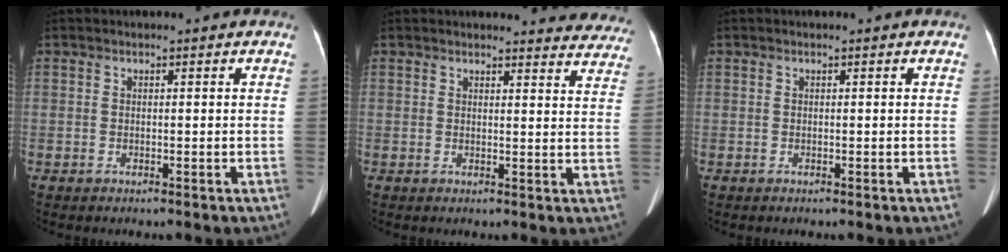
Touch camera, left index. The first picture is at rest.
{"total": 12.3, "force": [11.9, 2.3, 1.7], "torque": [0.019, -0.062, 0.096]}
{"total": 0.0}